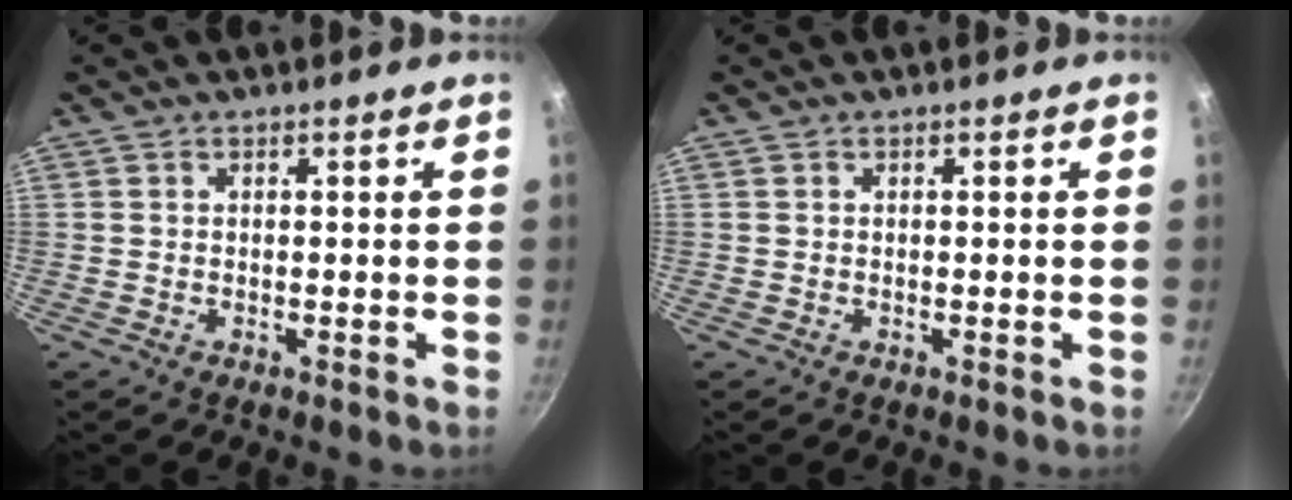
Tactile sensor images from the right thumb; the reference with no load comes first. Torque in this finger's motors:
{"motor_torque": [-0.34, 0.03, 0.26, -0.13, -0.01]}